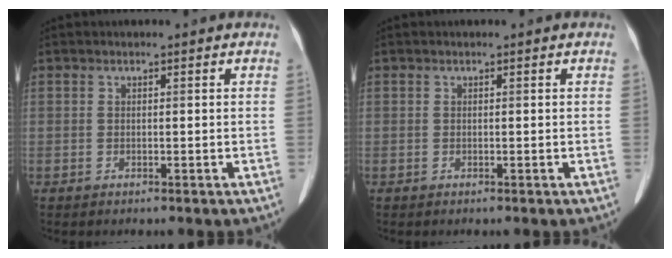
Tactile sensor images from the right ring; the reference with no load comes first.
{"total": 0.0}